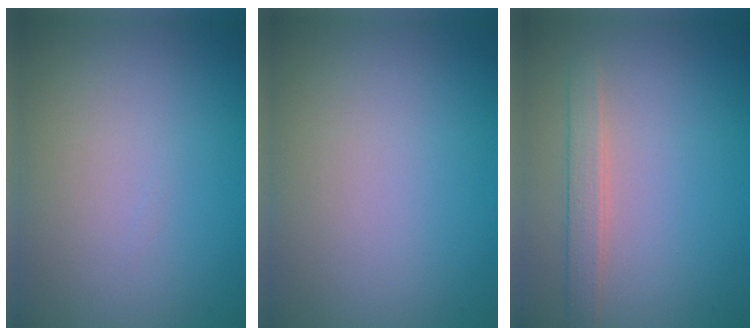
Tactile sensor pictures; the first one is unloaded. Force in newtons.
{"total": 0.0}
{"total": 2.0, "press": 2.0, "slide": 0.2}